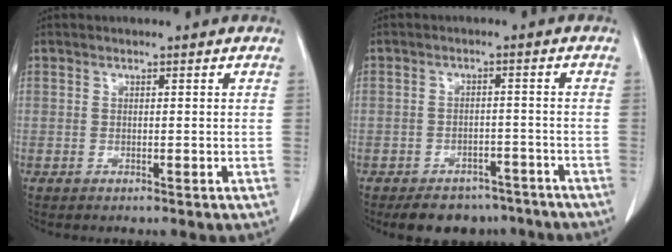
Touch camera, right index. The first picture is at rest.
{"total": 8.3, "force": [-6.8, 4.5, 1.8], "torque": [-0.005, 0.006, -0.088]}